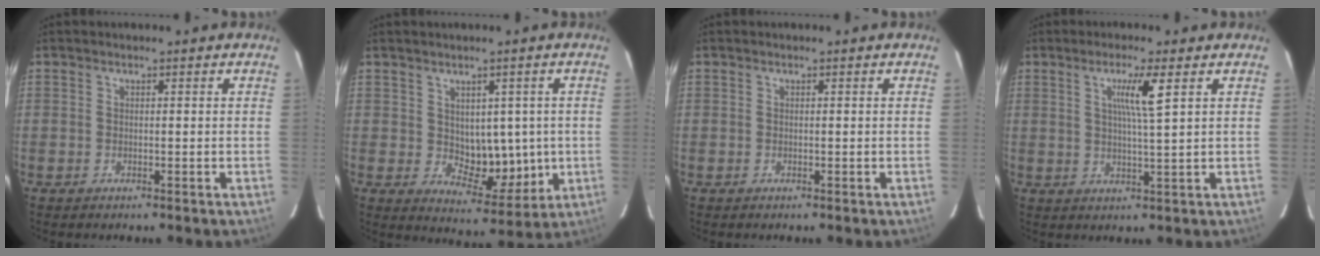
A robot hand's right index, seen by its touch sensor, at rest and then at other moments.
{"total": 7.9, "force": [0.2, 4.7, 6.3], "torque": [-0.077, -0.001, 0.024]}
{"total": 0.0}
{"total": 5.2, "force": [1.9, -0.7, 4.8], "torque": [-0.088, -0.003, 0.034]}